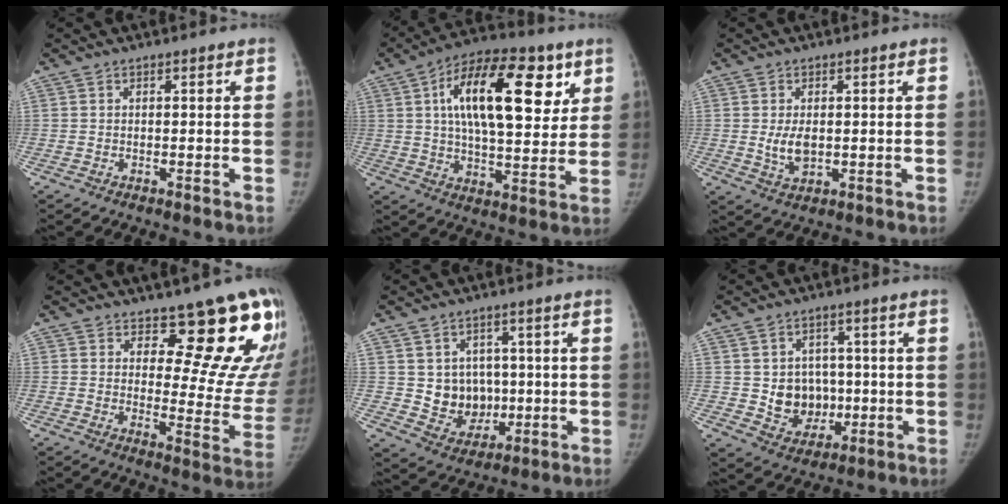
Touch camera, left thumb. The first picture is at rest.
{"total": 22.3, "force": [7.6, 10.5, 18.1], "torque": [-0.256, -0.006, 0.116]}
{"total": 4.7, "force": [0.0, 2.7, 3.8], "torque": [-0.067, -0.010, 0.007]}
{"total": 16.9, "force": [11.8, 7.2, 9.8], "torque": [-0.062, -0.095, 0.136]}
{"total": 9.3, "force": [0.4, 8.0, 4.7], "torque": [-0.025, -0.005, 0.025]}
{"total": 9.2, "force": [-0.2, 8.0, 4.6], "torque": [-0.023, 0.001, 0.014]}